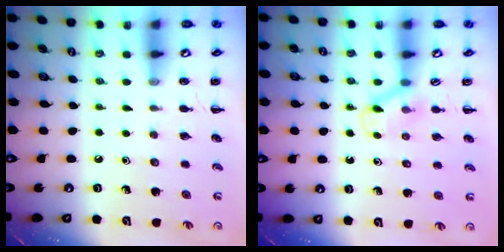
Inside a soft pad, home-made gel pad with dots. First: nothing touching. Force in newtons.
{"total": 4.0, "press": 3.8, "slide": 1.2}